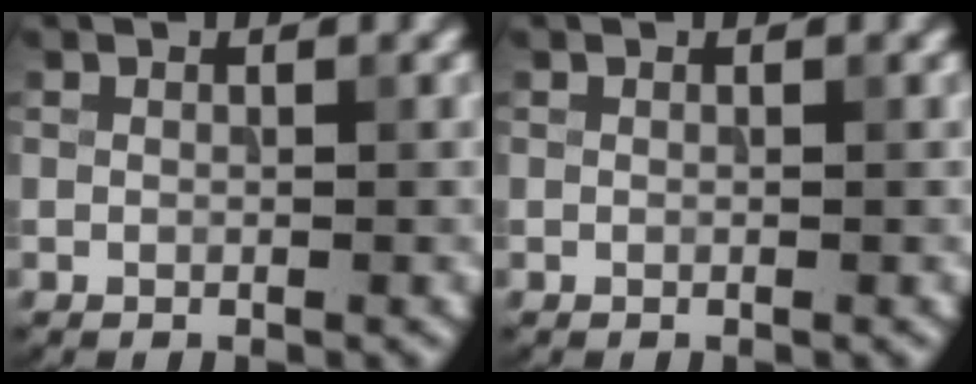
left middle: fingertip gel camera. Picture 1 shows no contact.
{"total": 0.0}